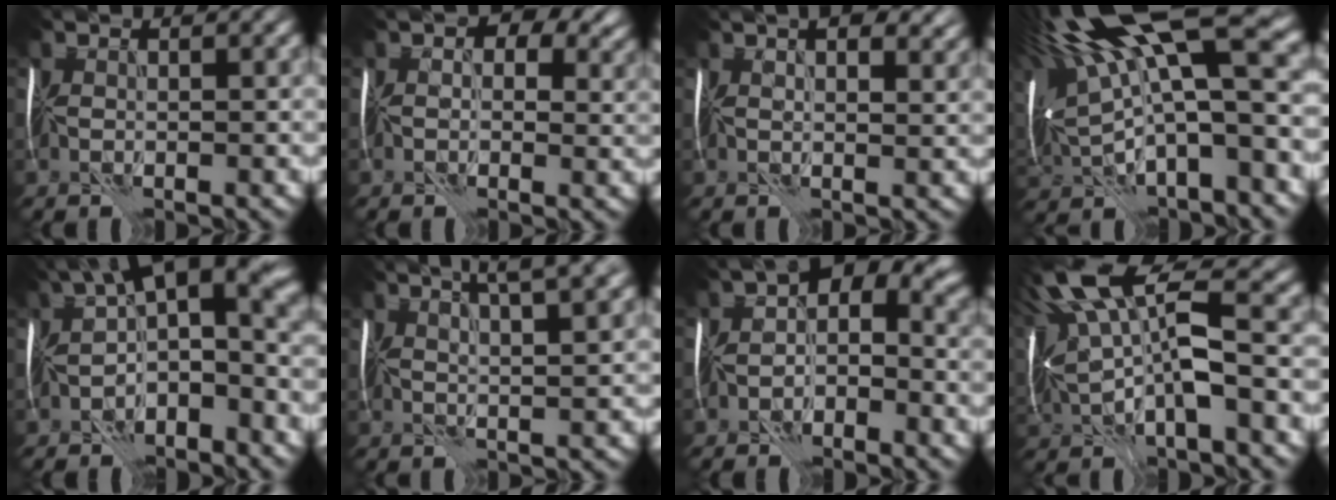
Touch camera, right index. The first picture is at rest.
{"total": 6.5, "force": [1.9, 4.5, 4.2], "torque": [-0.034, 0.022, 0.012]}
{"total": 8.2, "force": [4.4, 4.3, 5.4], "torque": [-0.046, 0.039, 0.039]}
{"total": 16.5, "force": [4.2, 5.1, 15.2], "torque": [-0.288, 0.007, 0.106]}
{"total": 7.0, "force": [-0.7, 2.9, 6.3], "torque": [-0.104, 0.027, -0.024]}
{"total": 7.8, "force": [5.3, 2.2, 5.2], "torque": [-0.054, 0.052, 0.058]}
{"total": 3.2, "force": [-1.0, 1.8, 2.4], "torque": [-0.039, 0.019, -0.025]}
{"total": 11.6, "force": [2.3, 4.2, 10.6], "torque": [-0.224, 0.024, 0.047]}